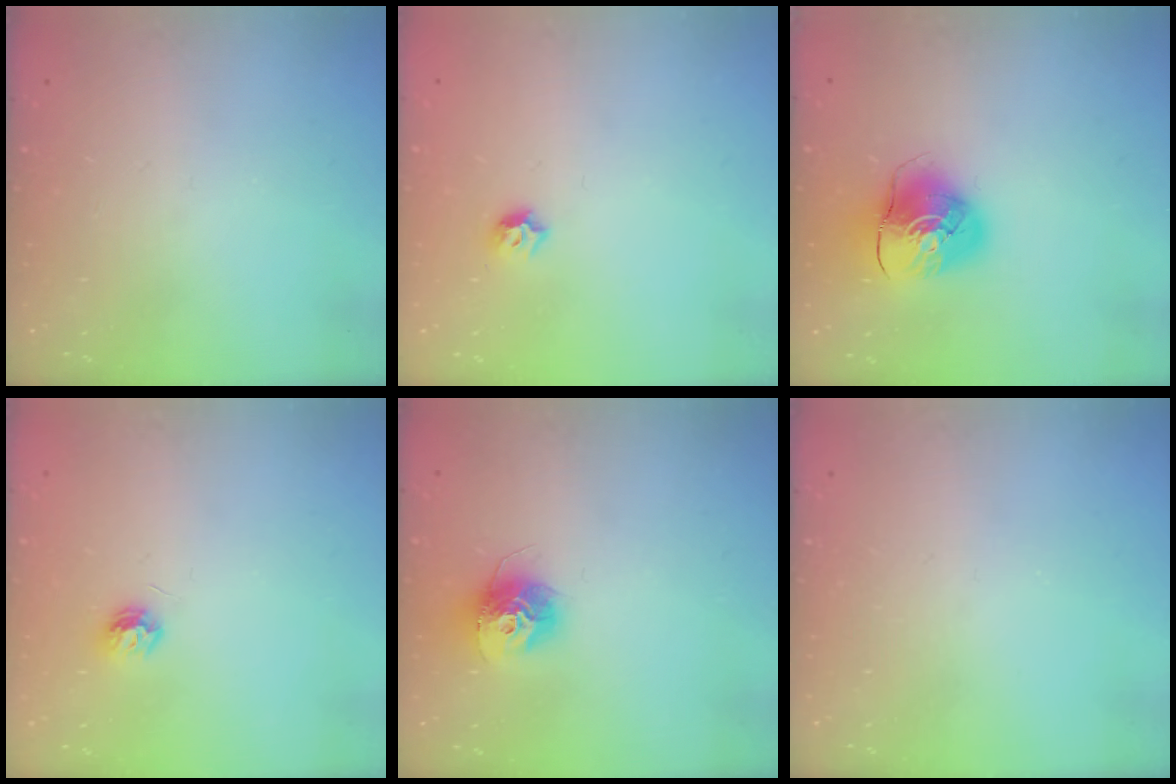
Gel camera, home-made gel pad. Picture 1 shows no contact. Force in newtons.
{"total": 4.0, "press": 3.9, "slide": 0.8}
{"total": 9.1, "press": 9.0, "slide": 1.2}
{"total": 5.7, "press": 5.6, "slide": 0.7}
{"total": 11.8, "press": 11.8, "slide": 0.9}
{"total": 0.0}